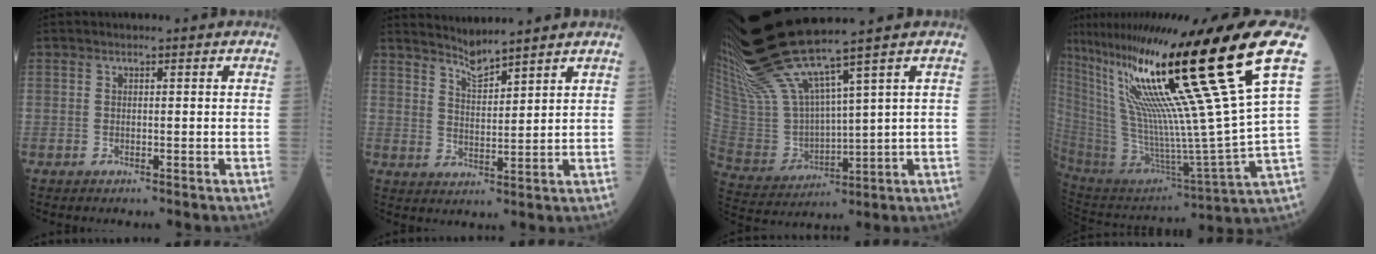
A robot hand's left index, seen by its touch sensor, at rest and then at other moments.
{"total": 4.6, "force": [4.5, -0.4, 1.2], "torque": [-0.030, -0.004, 0.089]}
{"total": 13.2, "force": [10.8, -0.7, 7.6], "torque": [-0.172, -0.009, 0.226]}
{"total": 29.1, "force": [16.1, -1.7, 24.2], "torque": [-0.428, -0.016, 0.278]}